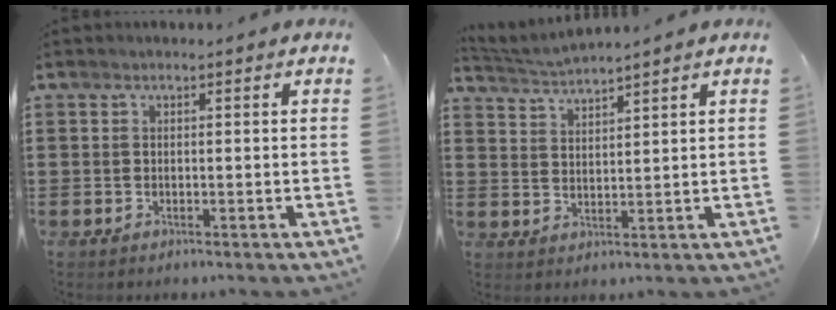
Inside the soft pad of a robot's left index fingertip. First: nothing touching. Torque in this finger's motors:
{"motor_torque": [0.06, 0.07, -0.05, 0.01]}